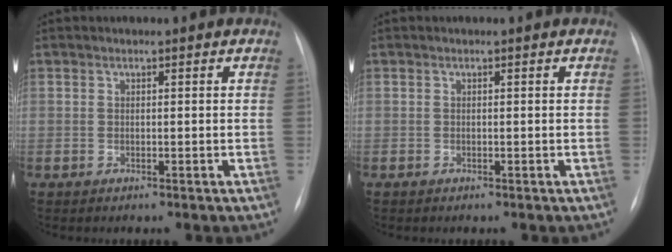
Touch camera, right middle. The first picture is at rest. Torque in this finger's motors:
{"motor_torque": [0.86, -1.28, 0.01, 0.00]}